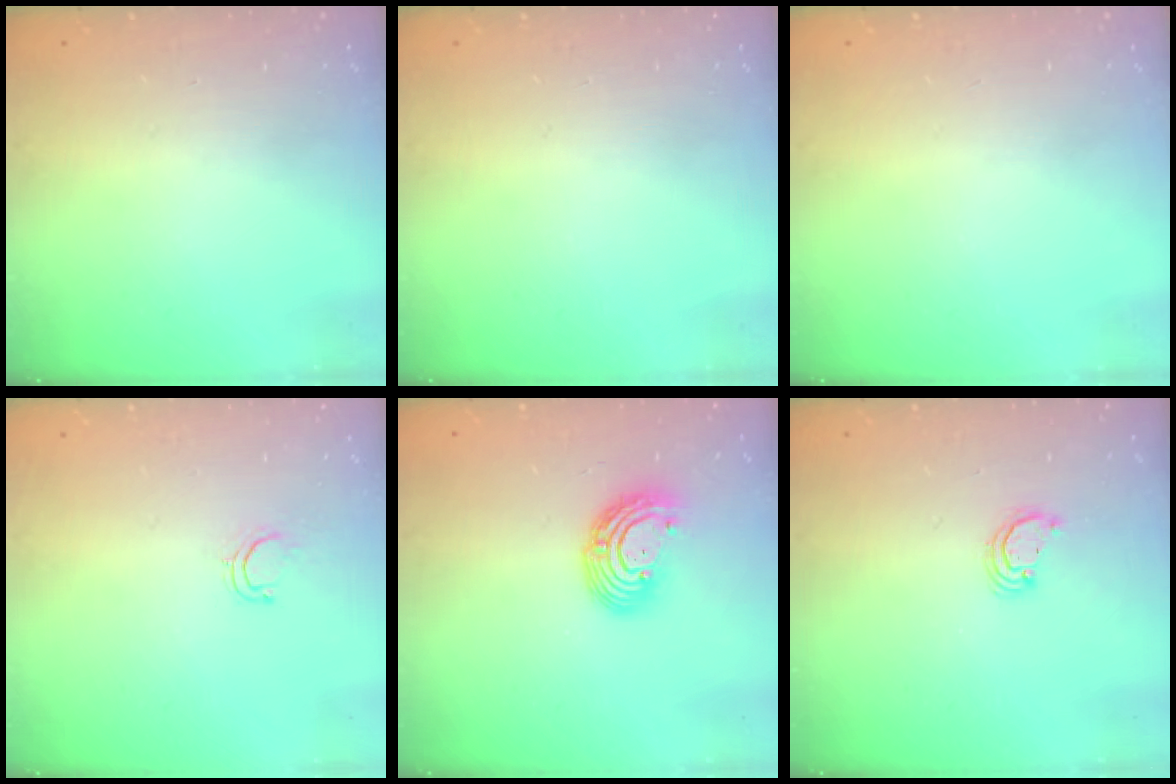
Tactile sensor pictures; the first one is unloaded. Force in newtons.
{"total": 0.0}
{"total": 0.0}
{"total": 4.1, "press": 4.1, "slide": 0.7}
{"total": 9.8, "press": 9.7, "slide": 0.9}
{"total": 2.8, "press": 2.8, "slide": 0.2}